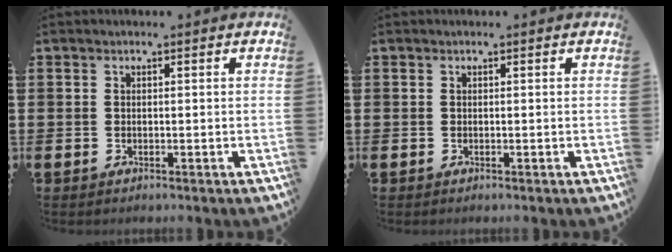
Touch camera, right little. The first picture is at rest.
{"total": 0.0}